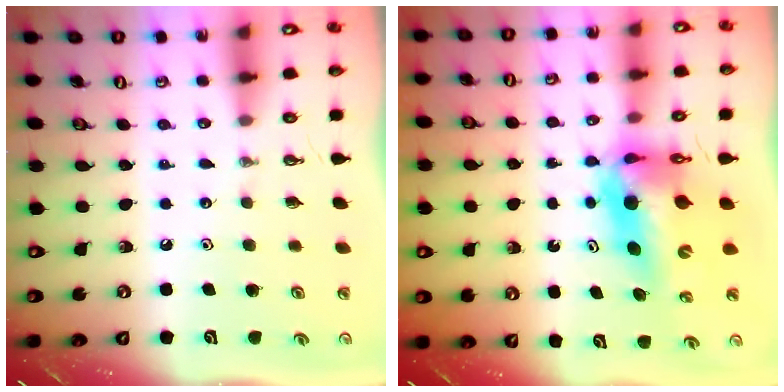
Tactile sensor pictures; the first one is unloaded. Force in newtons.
{"total": 11.2, "press": 10.9, "slide": 2.6}